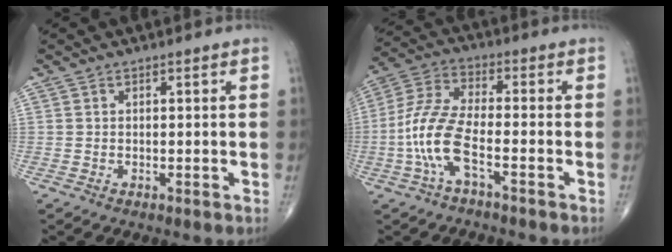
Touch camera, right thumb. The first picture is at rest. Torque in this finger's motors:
{"motor_torque": [0.09, 0.36, 0.98, -0.37, 0.41]}